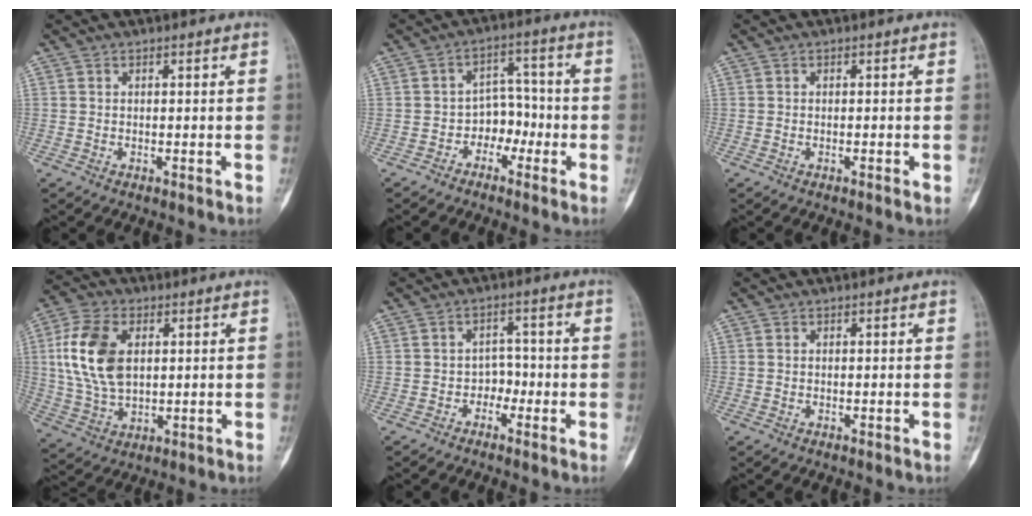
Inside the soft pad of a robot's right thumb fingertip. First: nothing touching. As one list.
[{"total": 5.9, "force": [-2.6, 4.5, 2.7], "torque": [-0.004, 0.037, -0.053]}, {"total": 0.8, "force": [-0.3, 0.2, 0.7], "torque": [-0.013, -0.001, -0.004]}, {"total": 13.6, "force": [2.4, 8.6, 10.3], "torque": [-0.204, 0.001, 0.048]}, {"total": 3.2, "force": [-1.6, 2.4, 1.3], "torque": [0.005, 0.020, -0.034]}, {"total": 0.0}]